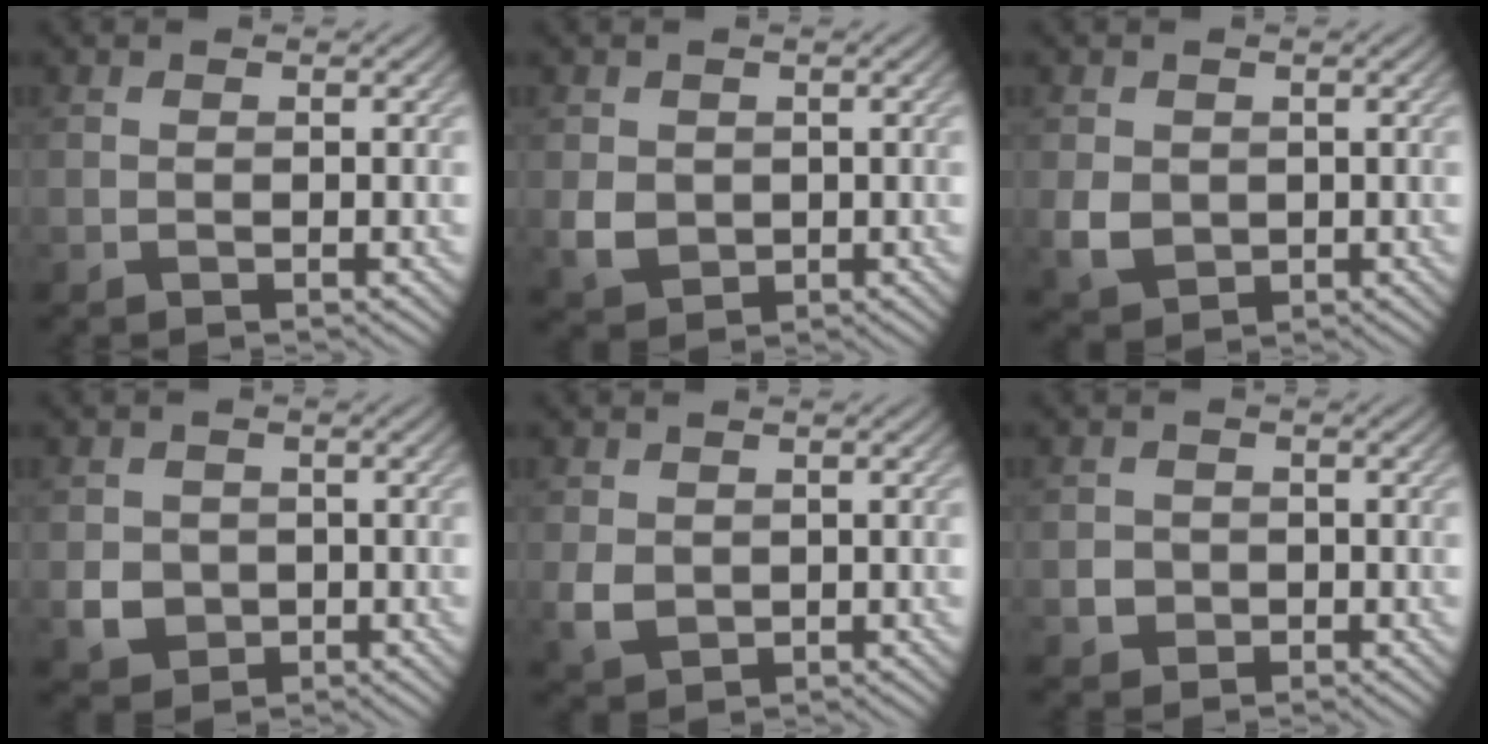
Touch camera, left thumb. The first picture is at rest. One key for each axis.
{"total": 3.3, "fx": 0.2, "fy": 2.9, "fz": 1.5, "tx": -0.040, "ty": -0.008, "tz": 0.008}
{"total": 3.5, "fx": 0.1, "fy": 3.0, "fz": 1.8, "tx": -0.048, "ty": -0.008, "tz": 0.007}
{"total": 3.6, "fx": -0.6, "fy": 3.3, "fz": 1.3, "tx": -0.032, "ty": -0.009, "tz": -0.012}
{"total": 3.2, "fx": 0.3, "fy": 2.7, "fz": 1.7, "tx": -0.046, "ty": -0.006, "tz": 0.010}
{"total": 2.2, "fx": -0.5, "fy": 2.1, "fz": 0.5, "tx": -0.006, "ty": -0.006, "tz": -0.012}